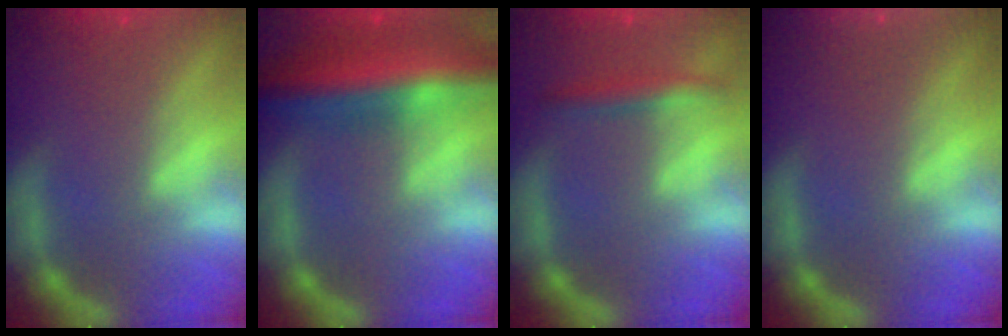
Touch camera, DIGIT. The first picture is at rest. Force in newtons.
{"total": 10.0}
{"total": 2.4}
{"total": 8.5}